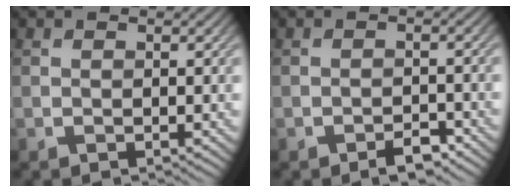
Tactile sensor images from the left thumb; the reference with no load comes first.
{"total": 2.5, "force": [-1.8, 0.9, 1.4], "torque": [-0.017, 0.003, -0.031]}